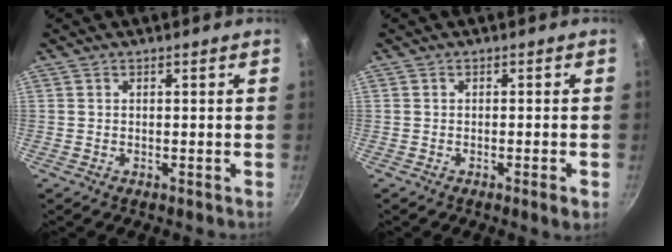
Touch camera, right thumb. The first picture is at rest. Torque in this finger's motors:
{"motor_torque": [0.15, 0.45, 0.03, -0.32, 0.08]}